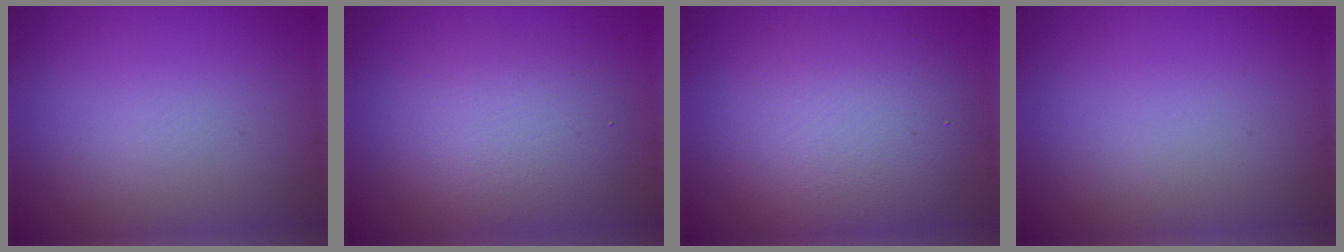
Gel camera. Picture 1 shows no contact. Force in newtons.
{"total": 3.8, "press": 3.7, "slide": 0.3}
{"total": 6.2, "press": 6.2, "slide": 0.6}
{"total": 0.0}